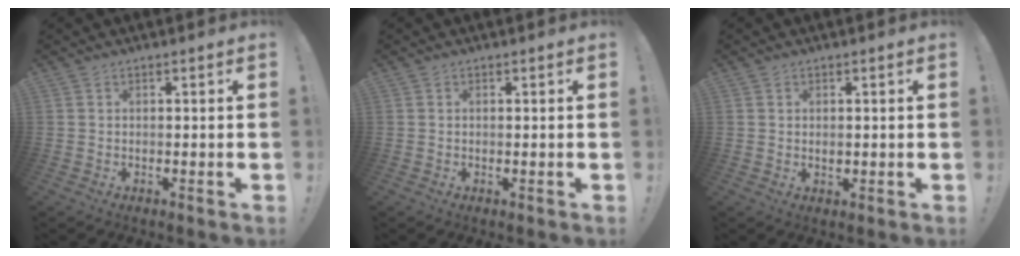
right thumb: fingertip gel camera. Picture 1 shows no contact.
{"total": 0.0}
{"total": 1.2, "force": [0.3, 1.1, 0.6], "torque": [-0.003, -0.001, 0.003]}